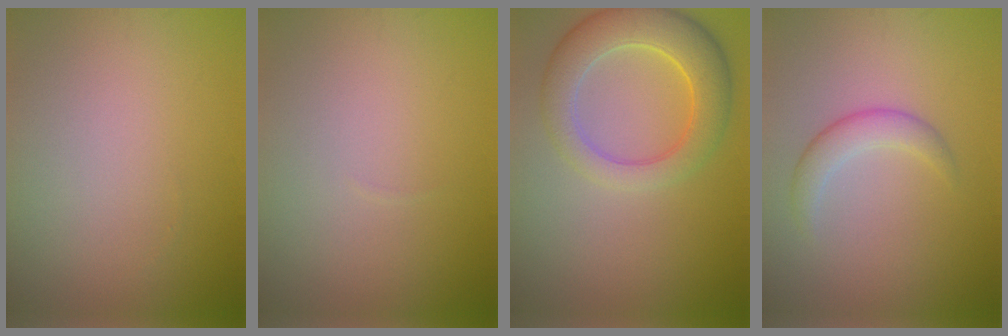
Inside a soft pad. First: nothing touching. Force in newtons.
{"total": 0.0}
{"total": 6.2, "press": 6.2, "slide": 0.3}
{"total": 2.5, "press": 2.5, "slide": 0.0}